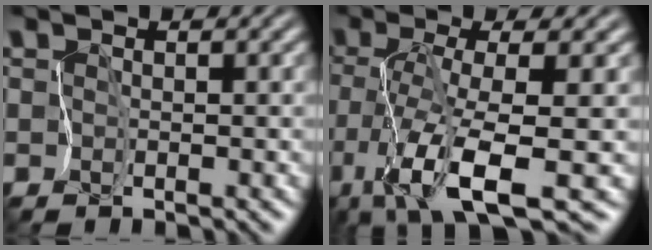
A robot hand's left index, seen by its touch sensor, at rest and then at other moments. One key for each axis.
{"total": 8.0, "fx": -3.6, "fy": 1.0, "fz": 7.0, "tx": -0.143, "ty": -0.009, "tz": -0.067}